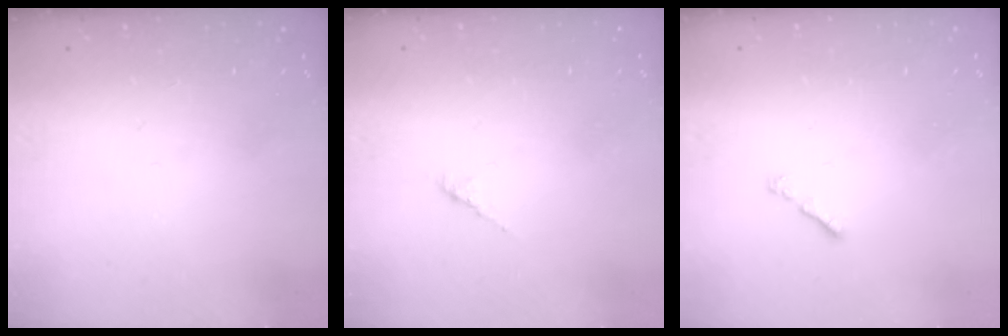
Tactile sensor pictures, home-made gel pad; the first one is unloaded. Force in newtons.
{"total": 1.5, "press": 1.4, "slide": 0.5}
{"total": 0.9, "press": 0.8, "slide": 0.5}